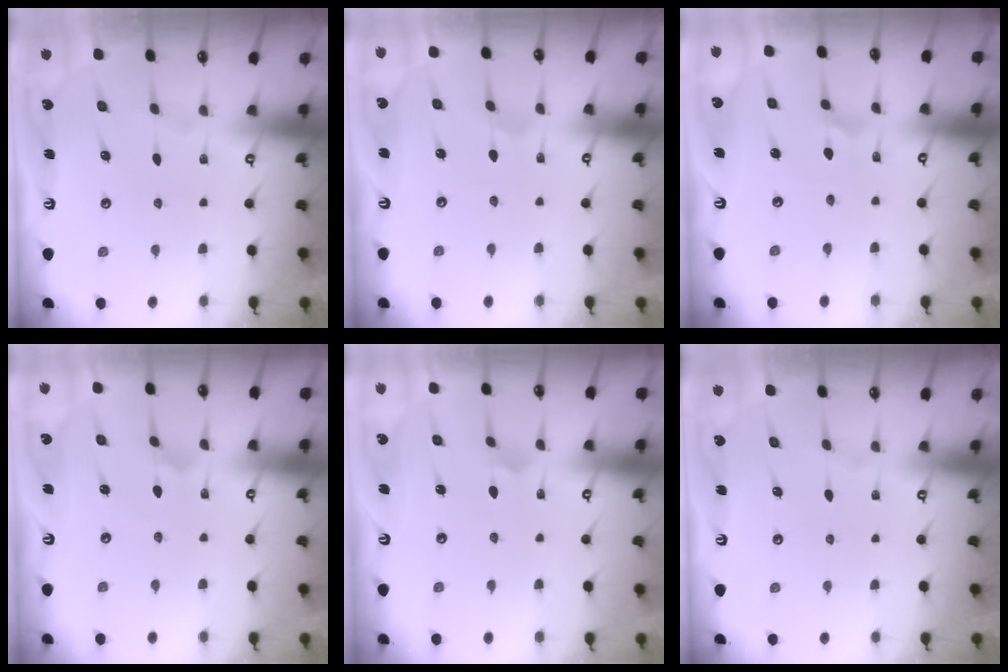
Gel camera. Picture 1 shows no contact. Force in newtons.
{"total": 1.2, "press": 1.1, "slide": 0.1}
{"total": 1.8, "press": 1.8, "slide": 0.1}
{"total": 2.4, "press": 2.4, "slide": 0.2}
{"total": 2.7, "press": 2.7, "slide": 0.1}
{"total": 0.0}